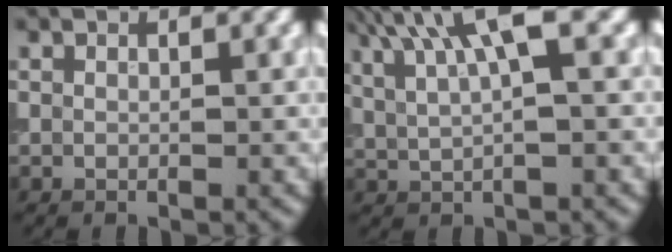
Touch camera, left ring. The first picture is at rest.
{"total": 6.5, "force": [3.2, 1.5, 5.5], "torque": [-0.098, 0.012, 0.060]}